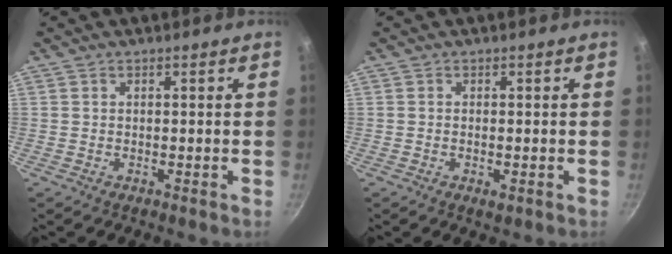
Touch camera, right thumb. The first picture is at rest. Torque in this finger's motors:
{"motor_torque": [-0.30, 0.04, -0.26, 0.18, 0.00]}